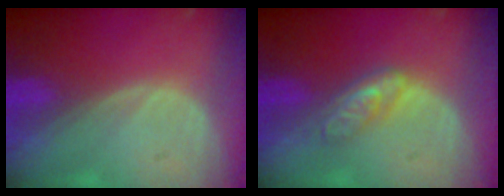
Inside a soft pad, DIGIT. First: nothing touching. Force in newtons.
{"total": 4.6, "press": 4.0, "slide": 2.2}